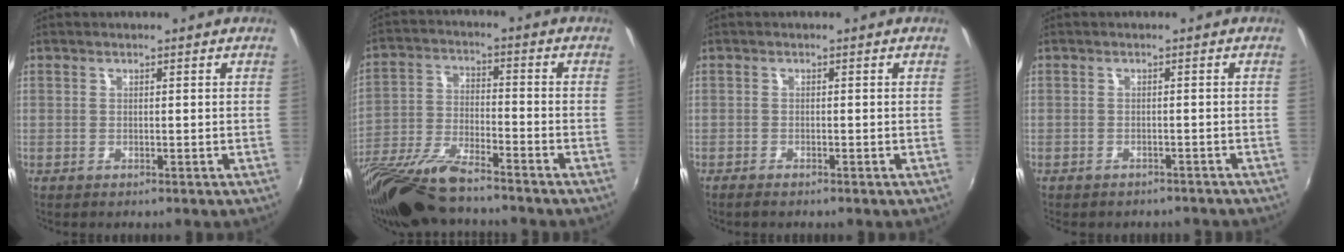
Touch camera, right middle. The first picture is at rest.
{"total": 16.0, "force": [-13.2, 2.9, 8.7], "torque": [-0.182, -0.039, -0.245]}
{"total": 1.4, "force": [-1.2, 0.2, 0.6], "torque": [-0.017, -0.004, -0.024]}
{"total": 4.5, "force": [-4.0, 1.6, 1.4], "torque": [-0.032, -0.013, -0.048]}